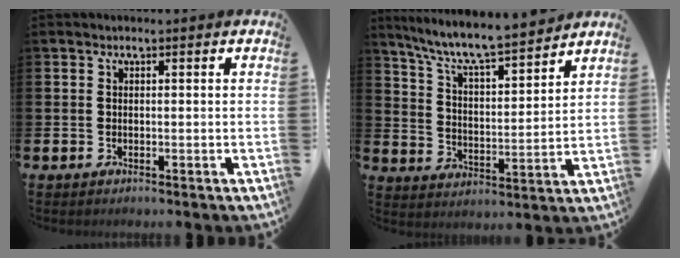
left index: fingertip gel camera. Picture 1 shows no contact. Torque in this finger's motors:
{"motor_torque": [0.15, -0.26, 0.73, 0.21]}